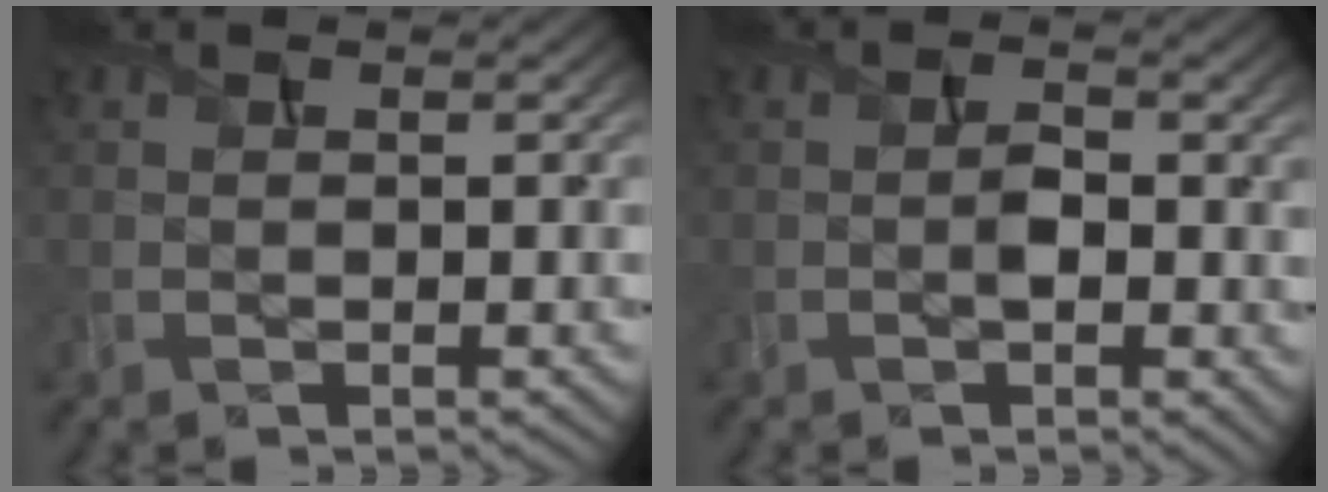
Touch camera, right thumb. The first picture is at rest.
{"total": 2.3, "force": [-0.5, 1.0, 2.0], "torque": [-0.033, -0.002, -0.009]}